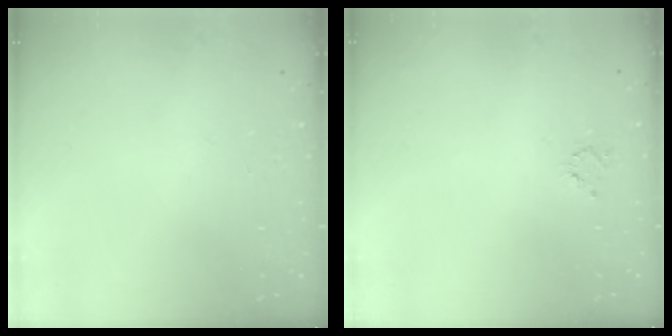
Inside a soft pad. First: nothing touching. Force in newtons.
{"total": 2.6, "press": 2.6, "slide": 0.4}